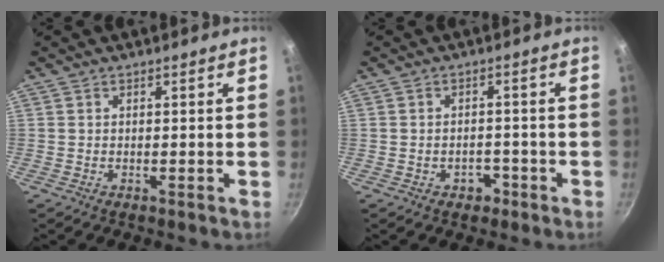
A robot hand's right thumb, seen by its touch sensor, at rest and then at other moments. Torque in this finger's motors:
{"motor_torque": [-0.41, 0.24, -0.16, 0.07, 0.01]}